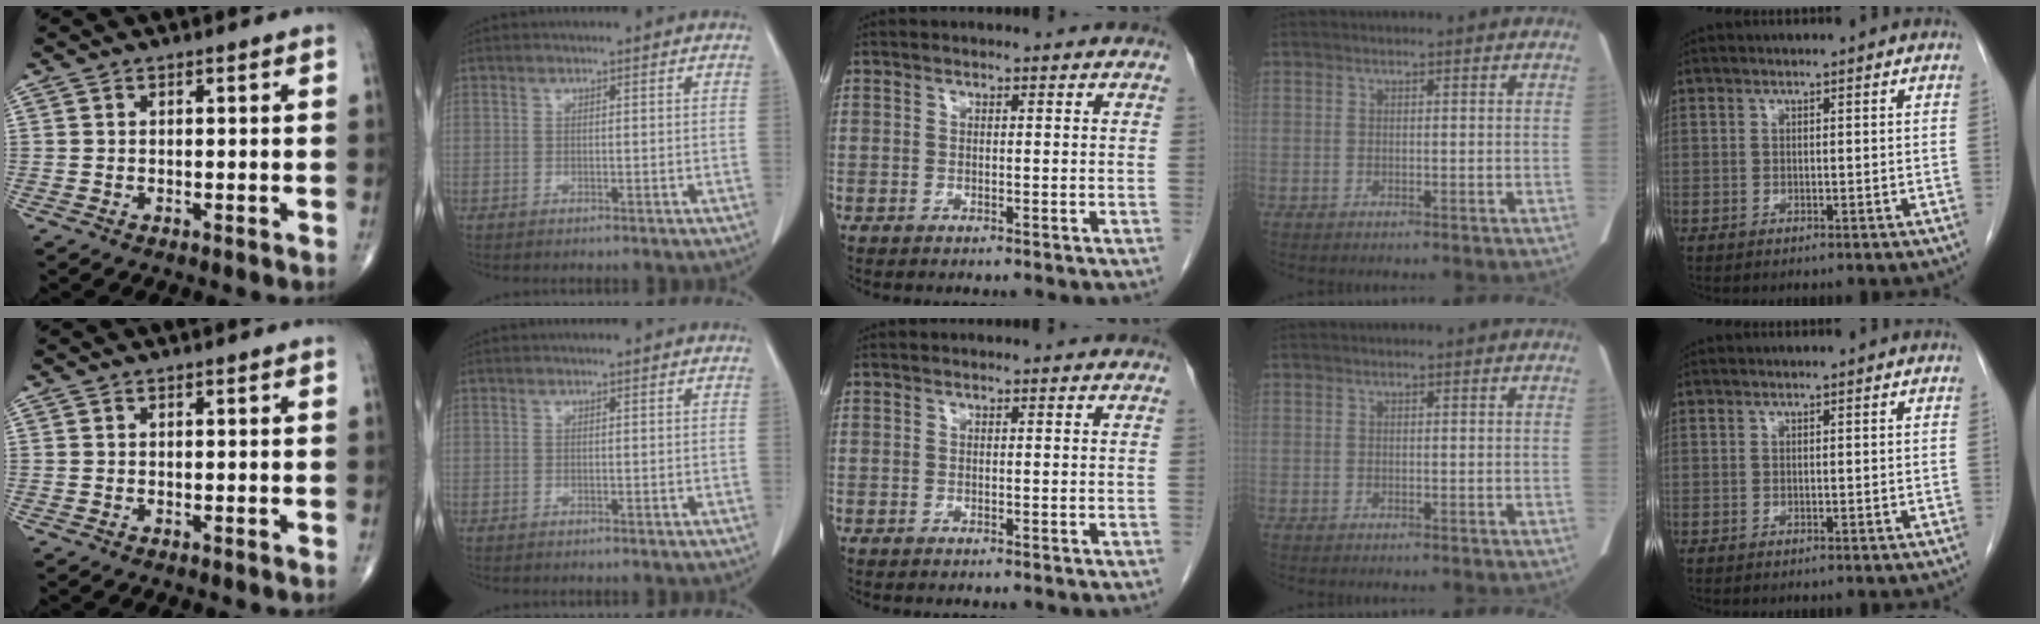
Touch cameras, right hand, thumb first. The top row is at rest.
{}